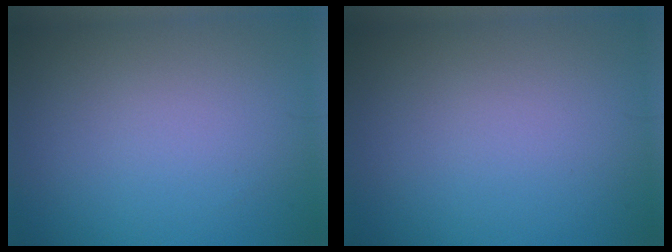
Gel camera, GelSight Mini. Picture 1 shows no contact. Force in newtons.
{"total": 0.0}